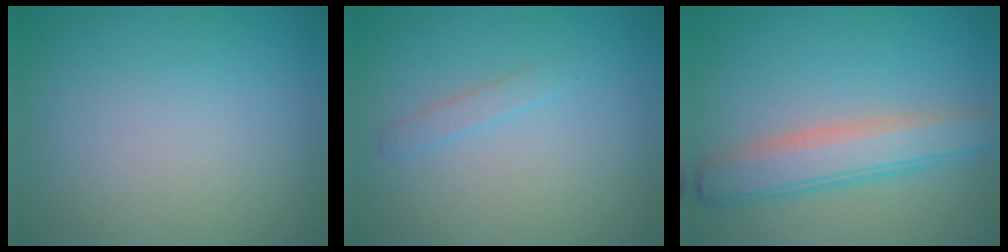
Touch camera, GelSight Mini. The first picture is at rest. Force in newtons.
{"total": 1.0, "press": 1.0, "slide": 0.1}
{"total": 4.7, "press": 4.7, "slide": 0.2}